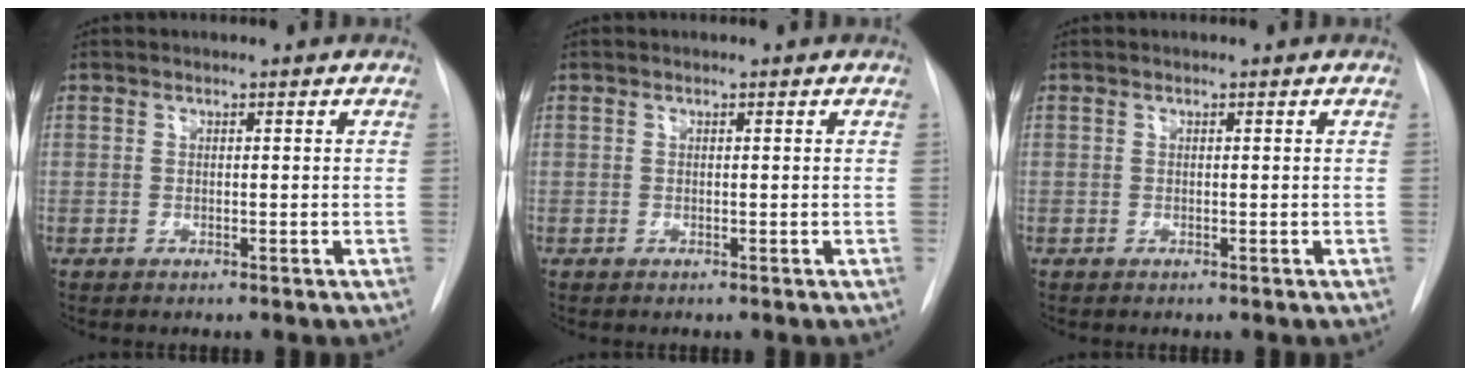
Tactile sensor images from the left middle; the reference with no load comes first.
{"total": 0.0}
{"total": 0.0}